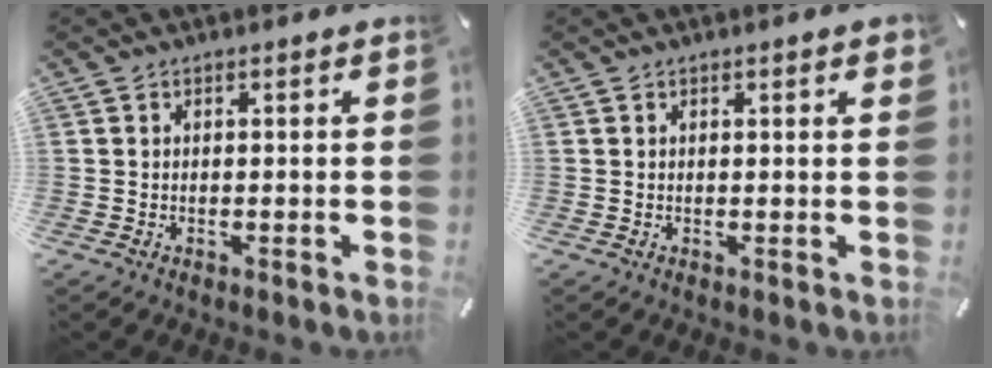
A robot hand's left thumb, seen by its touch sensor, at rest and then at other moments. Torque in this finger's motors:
{"motor_torque": [0.16, -0.22, -0.07, 0.23, -0.09]}